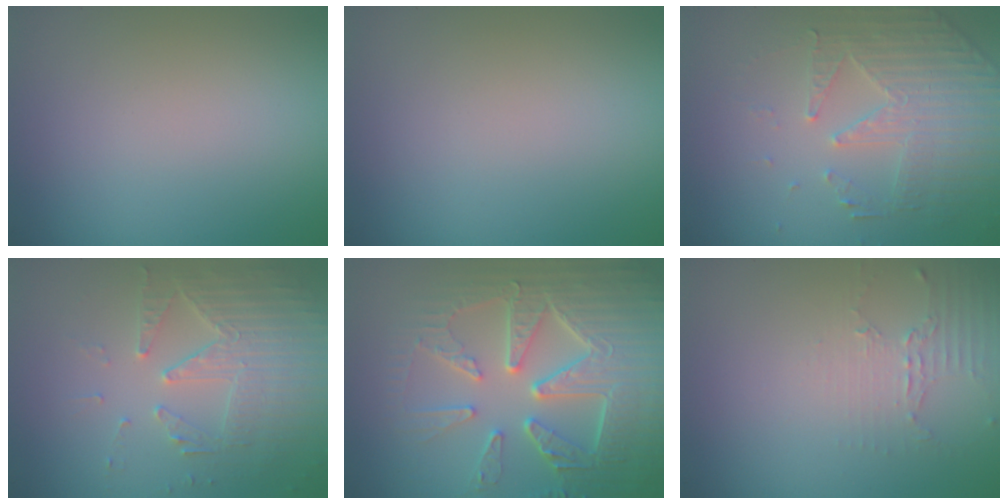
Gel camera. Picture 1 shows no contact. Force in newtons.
{"total": 0.0}
{"total": 4.8, "press": 3.6, "slide": 3.2}
{"total": 4.0, "press": 3.5, "slide": 1.8}
{"total": 8.2, "press": 6.4, "slide": 5.1}
{"total": 2.0, "press": 1.5, "slide": 1.4}